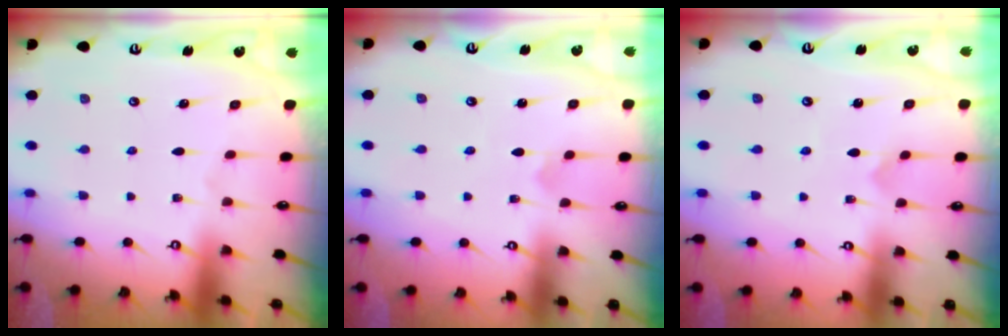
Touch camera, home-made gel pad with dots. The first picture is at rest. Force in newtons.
{"total": 1.5, "press": 1.5, "slide": 0.1}
{"total": 2.7, "press": 2.7, "slide": 0.2}